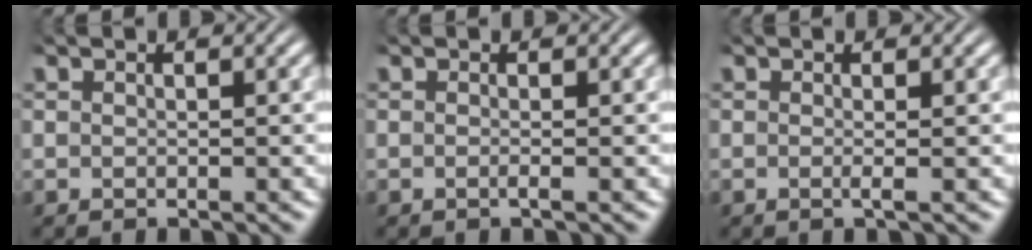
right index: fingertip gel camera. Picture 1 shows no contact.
{"total": 0.6, "force": [-0.4, 0.0, 0.4], "torque": [-0.011, -0.001, -0.008]}
{"total": 0.8, "force": [-0.3, -0.2, 0.7], "torque": [-0.016, -0.005, -0.006]}